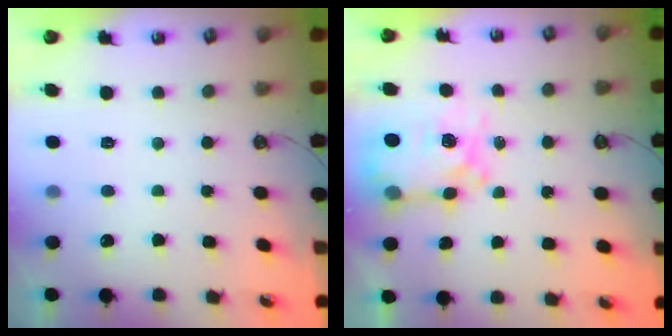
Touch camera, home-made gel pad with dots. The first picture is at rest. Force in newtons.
{"total": 8.0, "press": 8.0, "slide": 0.7}